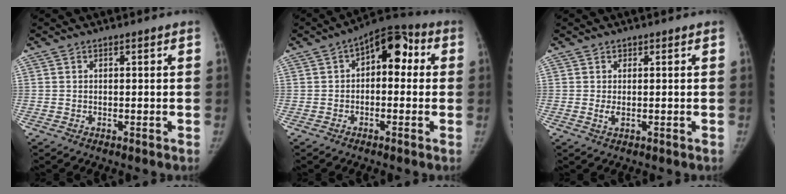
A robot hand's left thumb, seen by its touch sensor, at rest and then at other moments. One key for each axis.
{"total": 9.4, "fx": 1.5, "fy": 5.5, "fz": 7.5, "tx": -0.062, "ty": 0.024, "tz": 0.004}
{"total": 1.2, "fx": 0.2, "fy": 0.6, "fz": 1.1, "tx": -0.025, "ty": -0.005, "tz": 0.008}